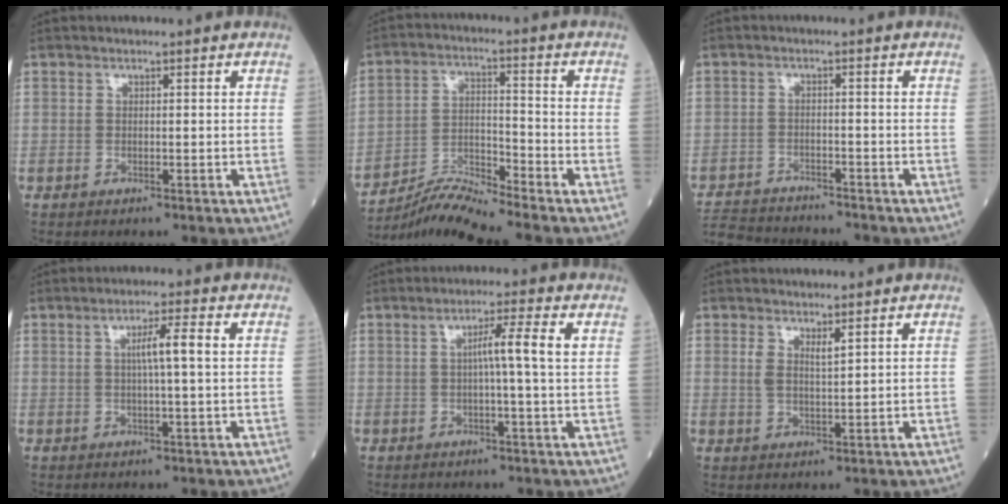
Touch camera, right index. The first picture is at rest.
{"total": 7.4, "force": [-7.0, -2.1, 1.0], "torque": [-0.028, 0.001, -0.130]}
{"total": 9.4, "force": [-9.1, 1.4, 1.8], "torque": [-0.035, 0.000, -0.148]}
{"total": 4.5, "force": [0.8, -0.3, 4.4], "torque": [-0.076, 0.006, 0.014]}
{"total": 5.0, "force": [0.9, -0.8, 4.9], "torque": [-0.081, 0.009, 0.012]}
{"total": 2.5, "force": [1.4, 0.4, 2.0], "torque": [-0.040, -0.007, 0.028]}